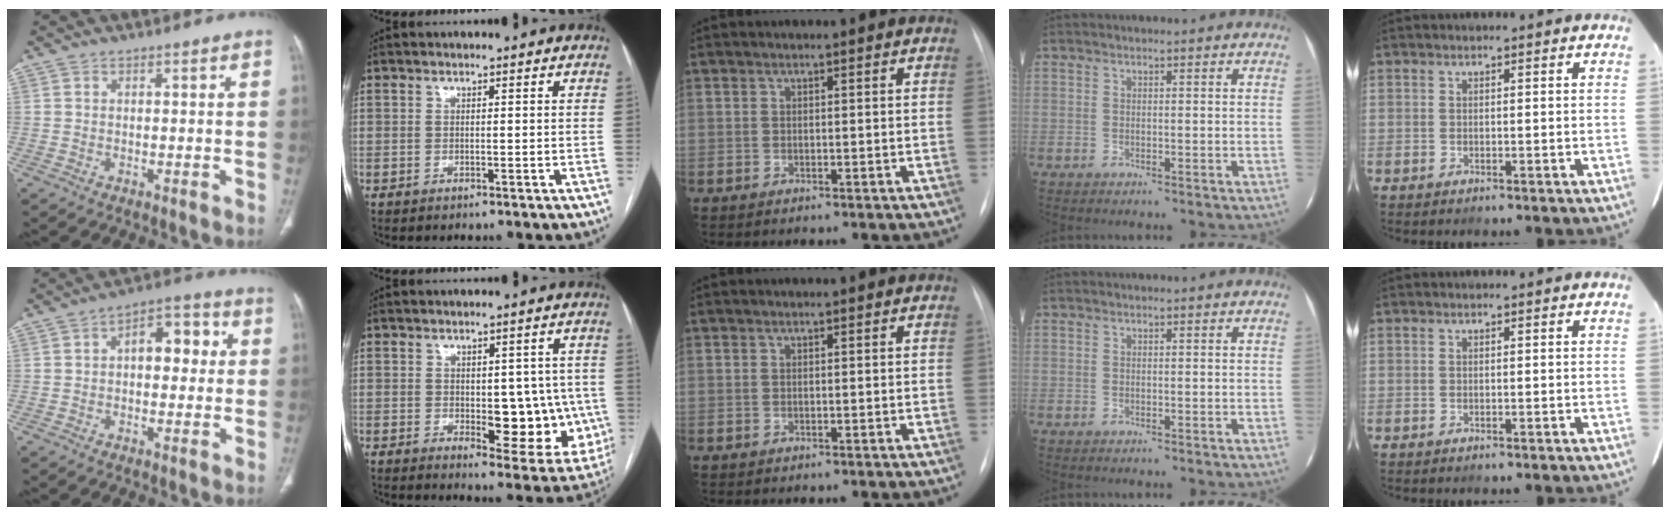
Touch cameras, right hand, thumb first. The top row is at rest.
{"thumb": {"total": 9.0, "force": [1.3, 5.2, 7.3], "torque": [-0.070, 0.023, 0.013]}, "index": {"total": 11.8, "force": [-1.1, 5.5, 10.3], "torque": [-0.112, 0.002, 0.001]}}